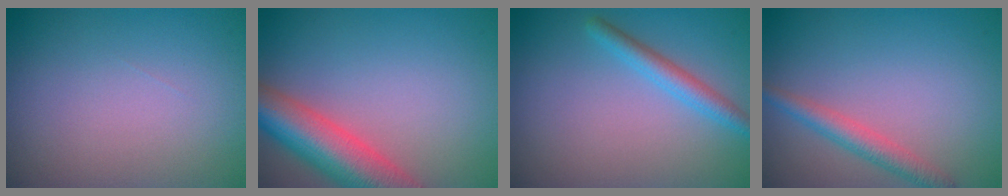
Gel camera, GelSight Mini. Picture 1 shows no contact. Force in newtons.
{"total": 8.2, "press": 8.2, "slide": 0.6}
{"total": 2.3, "press": 2.3, "slide": 0.1}
{"total": 2.4, "press": 2.4, "slide": 0.1}